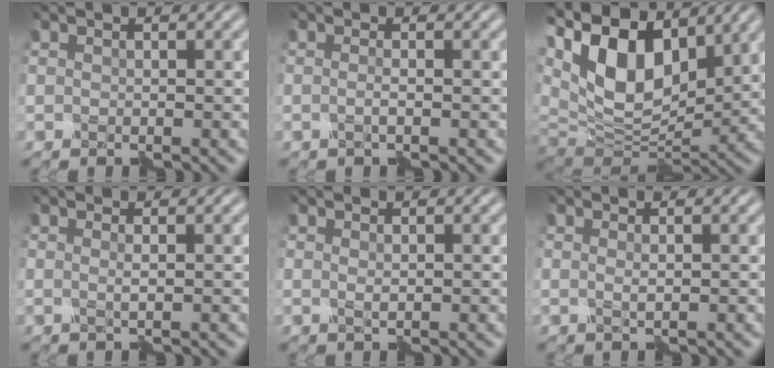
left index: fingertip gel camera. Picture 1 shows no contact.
{"total": 1.1, "force": [-0.6, 0.0, 0.8], "torque": [-0.018, 0.000, -0.014]}
{"total": 13.3, "force": [5.3, 7.1, 9.9], "torque": [-0.204, 0.030, 0.084]}
{"total": 0.7, "force": [0.0, 0.0, 0.7], "torque": [-0.014, -0.002, -0.002]}
{"total": 0.8, "force": [0.1, 0.2, 0.7], "torque": [-0.012, 0.000, 0.003]}
{"total": 0.6, "force": [0.0, 0.0, 0.6], "torque": [-0.011, -0.001, 0.002]}